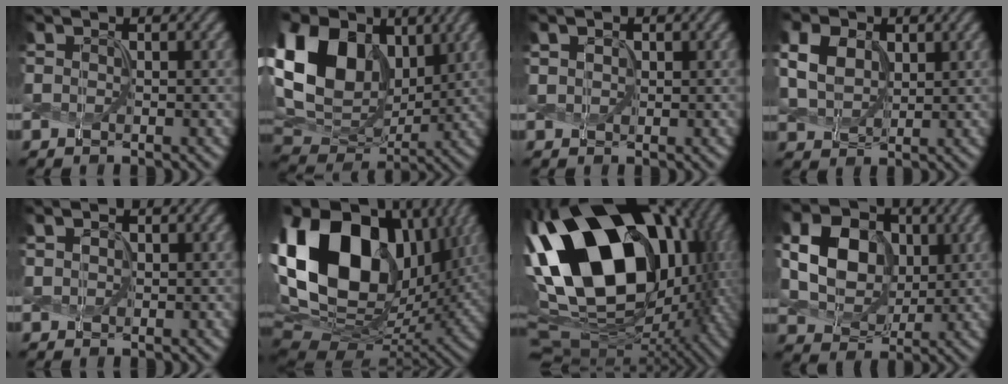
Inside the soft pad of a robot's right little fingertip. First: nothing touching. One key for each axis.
{"total": 15.3, "fx": 4.6, "fy": 11.0, "fz": 9.6, "tx": -0.209, "ty": 0.040, "tz": 0.083}
{"total": 1.2, "fx": 0.5, "fy": 1.0, "fz": 0.5, "tx": -0.025, "ty": 0.011, "tz": 0.013}
{"total": 3.9, "fx": 0.5, "fy": 3.0, "fz": 2.4, "tx": -0.078, "ty": 0.004, "tz": 0.017}
{"total": 0.9, "fx": 0.3, "fy": 0.8, "fz": 0.4, "tx": -0.020, "ty": 0.009, "tz": 0.013}
{"total": 19.0, "fx": 5.0, "fy": 13.6, "fz": 12.3, "tx": -0.264, "ty": 0.031, "tz": 0.096}
{"total": 20.1, "fx": 1.7, "fy": 13.3, "fz": 15.0, "tx": -0.281, "ty": 0.008, "tz": 0.041}
{"total": 7.6, "fx": 0.7, "fy": 6.1, "fz": 4.5, "tx": -0.112, "ty": 0.004, "tz": 0.011}